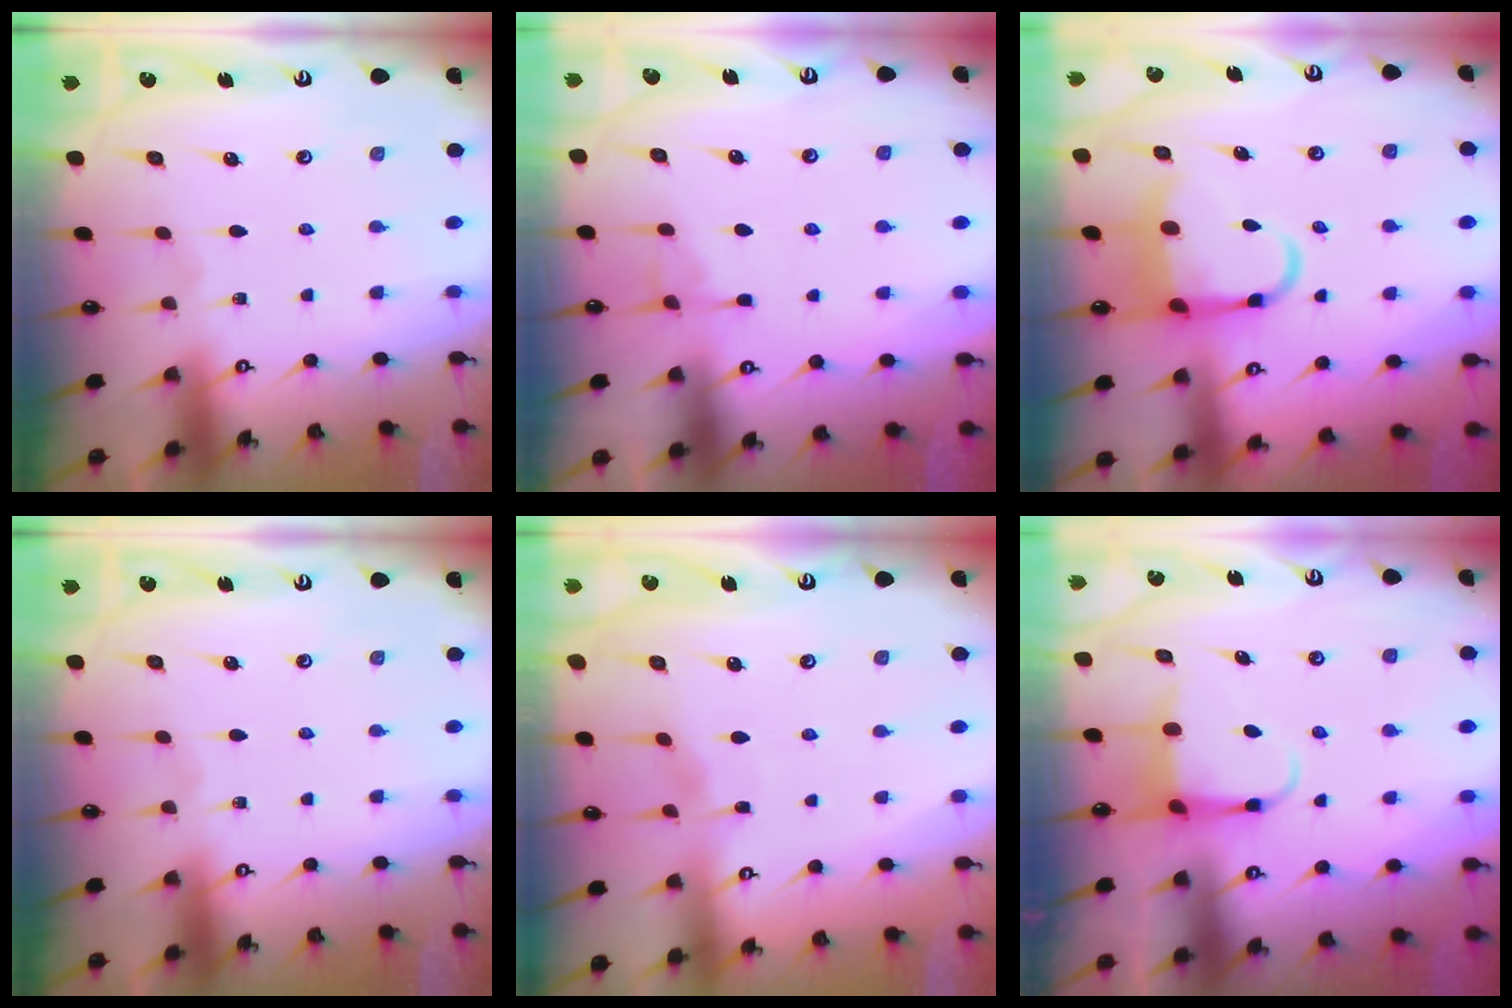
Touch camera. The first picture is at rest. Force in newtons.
{"total": 4.1, "press": 4.1, "slide": 0.5}
{"total": 8.4, "press": 8.0, "slide": 2.5}
{"total": 0.0}
{"total": 2.7, "press": 2.7, "slide": 0.3}
{"total": 4.4, "press": 4.4, "slide": 0.2}